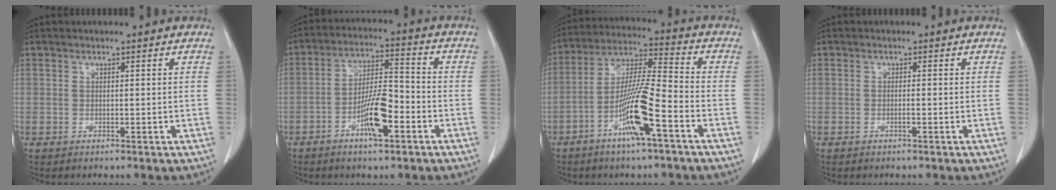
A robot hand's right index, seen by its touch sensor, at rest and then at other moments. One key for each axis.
{"total": 8.6, "fx": -3.8, "fy": 2.1, "fz": 7.5, "tx": -0.142, "ty": 0.004, "tz": -0.067}
{"total": 12.0, "fx": -5.5, "fy": 0.6, "fz": 10.7, "tx": -0.210, "ty": -0.001, "tz": -0.104}
{"total": 0.5, "fx": -0.2, "fy": 0.0, "fz": 0.5, "tx": -0.010, "ty": 0.000, "tz": -0.003}